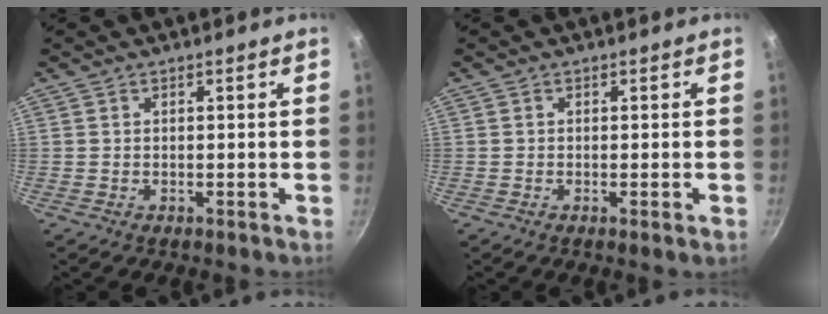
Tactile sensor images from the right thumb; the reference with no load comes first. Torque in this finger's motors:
{"motor_torque": [-0.01, 0.03, -0.16, -0.27, 0.00]}